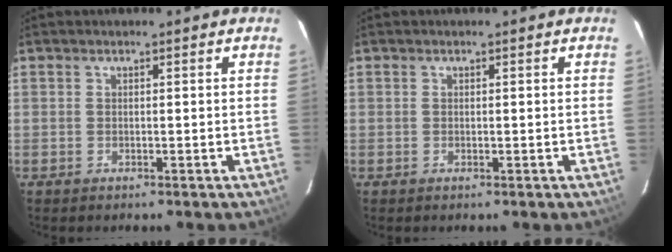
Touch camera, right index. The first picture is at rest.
{"total": 0.0}